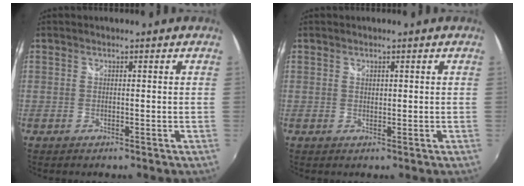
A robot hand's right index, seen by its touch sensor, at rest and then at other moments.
{"total": 1.4, "force": [0.7, 1.0, 0.7], "torque": [-0.006, 0.001, 0.013]}